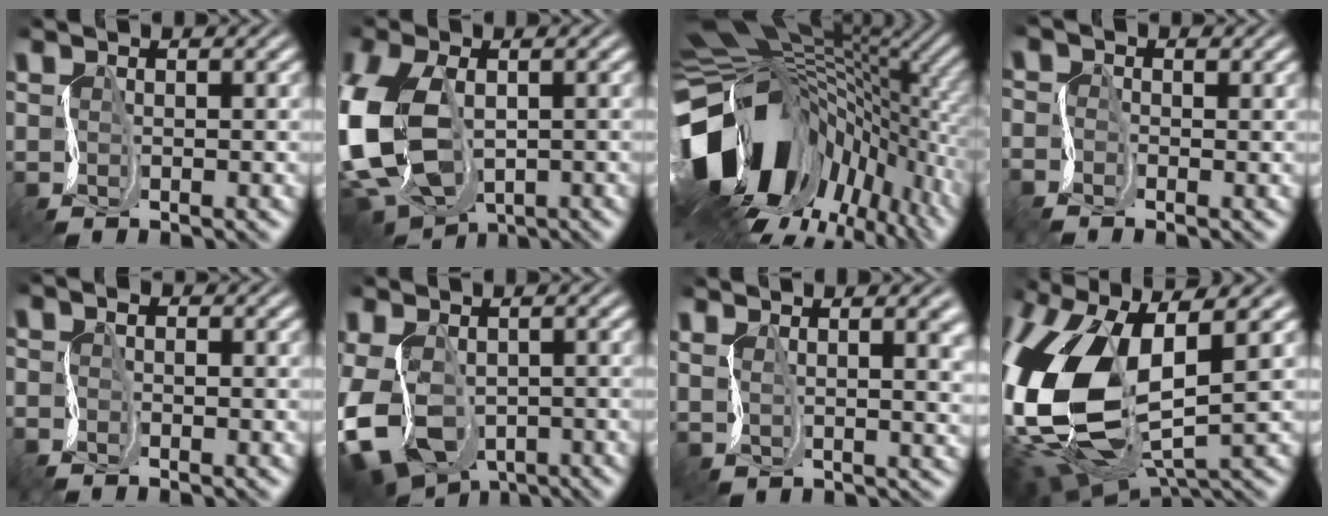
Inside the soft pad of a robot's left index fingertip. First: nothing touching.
{"total": 11.1, "force": [-2.8, 7.1, 8.1], "torque": [-0.223, -0.028, -0.043]}
{"total": 18.7, "force": [-5.2, 12.1, 13.3], "torque": [-0.264, -0.045, -0.069]}
{"total": 1.6, "force": [-1.6, 0.3, -0.1], "torque": [-0.002, -0.004, -0.034]}
{"total": 1.4, "force": [-1.4, 0.2, 0.4], "torque": [-0.015, -0.003, -0.027]}
{"total": 10.8, "force": [-5.8, 6.9, 5.8], "torque": [-0.132, -0.039, -0.067]}
{"total": 8.3, "force": [4.1, 3.9, 6.0], "torque": [-0.100, 0.040, 0.056]}
{"total": 15.7, "force": [-0.5, 8.7, 13.1], "torque": [-0.309, -0.022, -0.003]}